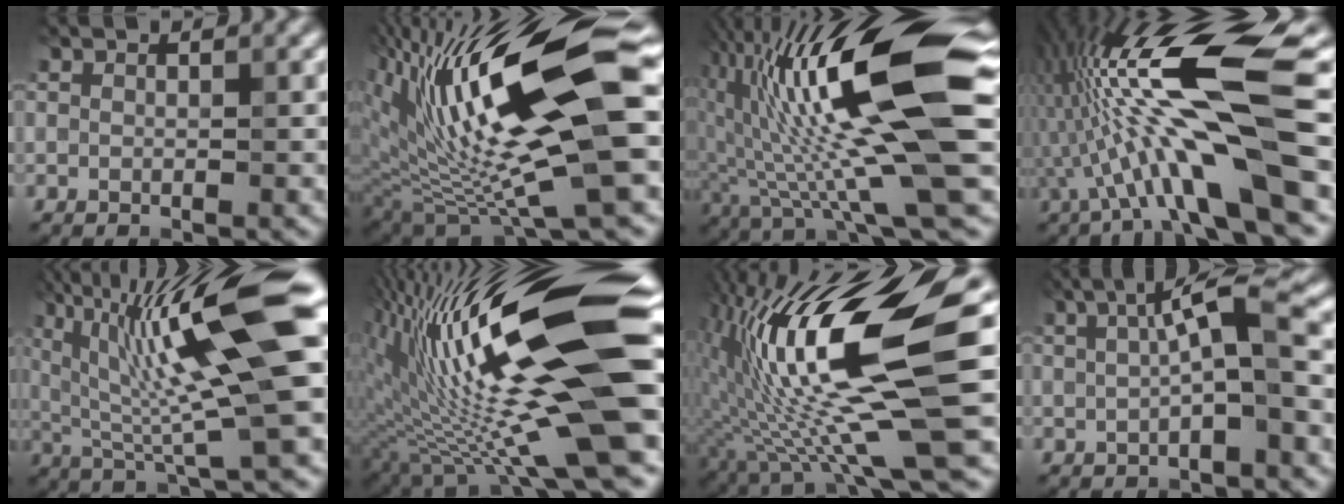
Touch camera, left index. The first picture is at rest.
{"total": 15.2, "force": [3.5, 4.3, 14.2], "torque": [-0.245, -0.004, 0.060]}
{"total": 17.1, "force": [2.1, 3.2, 16.7], "torque": [-0.280, 0.010, 0.035]}
{"total": 12.9, "force": [-1.2, 1.9, 12.7], "torque": [-0.232, 0.020, -0.019]}
{"total": 14.6, "force": [3.9, 2.8, 13.8], "torque": [-0.210, 0.011, 0.066]}
{"total": 19.6, "force": [1.3, 4.5, 19.1], "torque": [-0.304, 0.008, 0.014]}
{"total": 16.3, "force": [0.1, 3.9, 15.8], "torque": [-0.289, 0.011, 0.001]}
{"total": 5.3, "force": [0.7, 1.0, 5.2], "torque": [-0.086, 0.013, 0.008]}